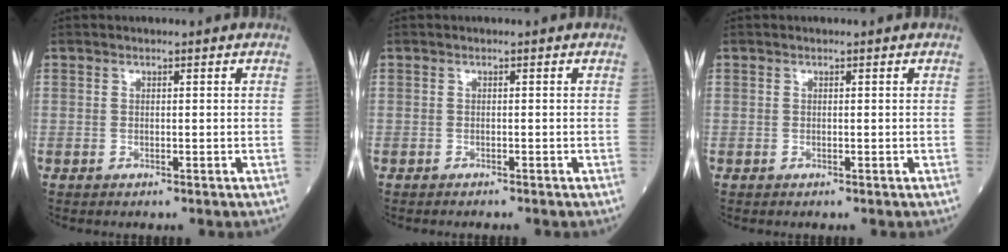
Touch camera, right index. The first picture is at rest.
{"total": 1.1, "force": [-1.0, 0.1, 0.4], "torque": [-0.008, -0.002, -0.013]}
{"total": 0.0}